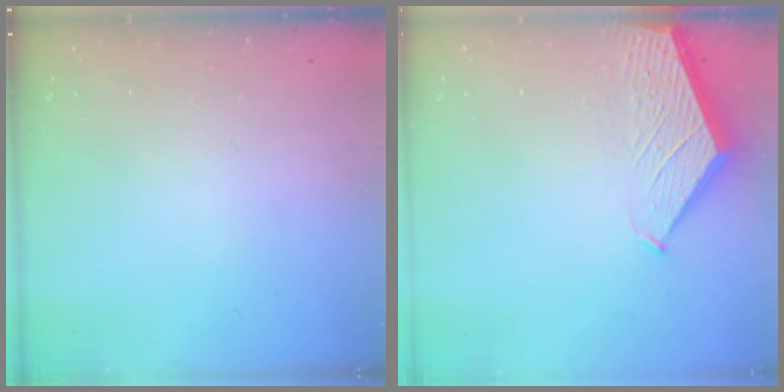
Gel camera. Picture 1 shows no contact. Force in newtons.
{"total": 1.4, "press": 1.4, "slide": 0.2}